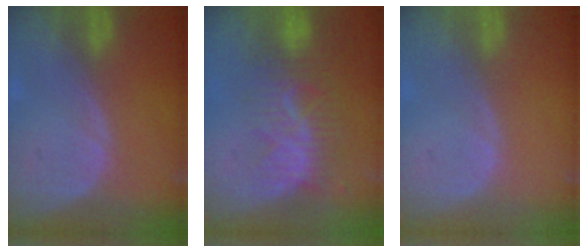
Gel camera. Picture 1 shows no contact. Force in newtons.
{"total": 8.4, "press": 7.6, "slide": 3.5}
{"total": 0.0}